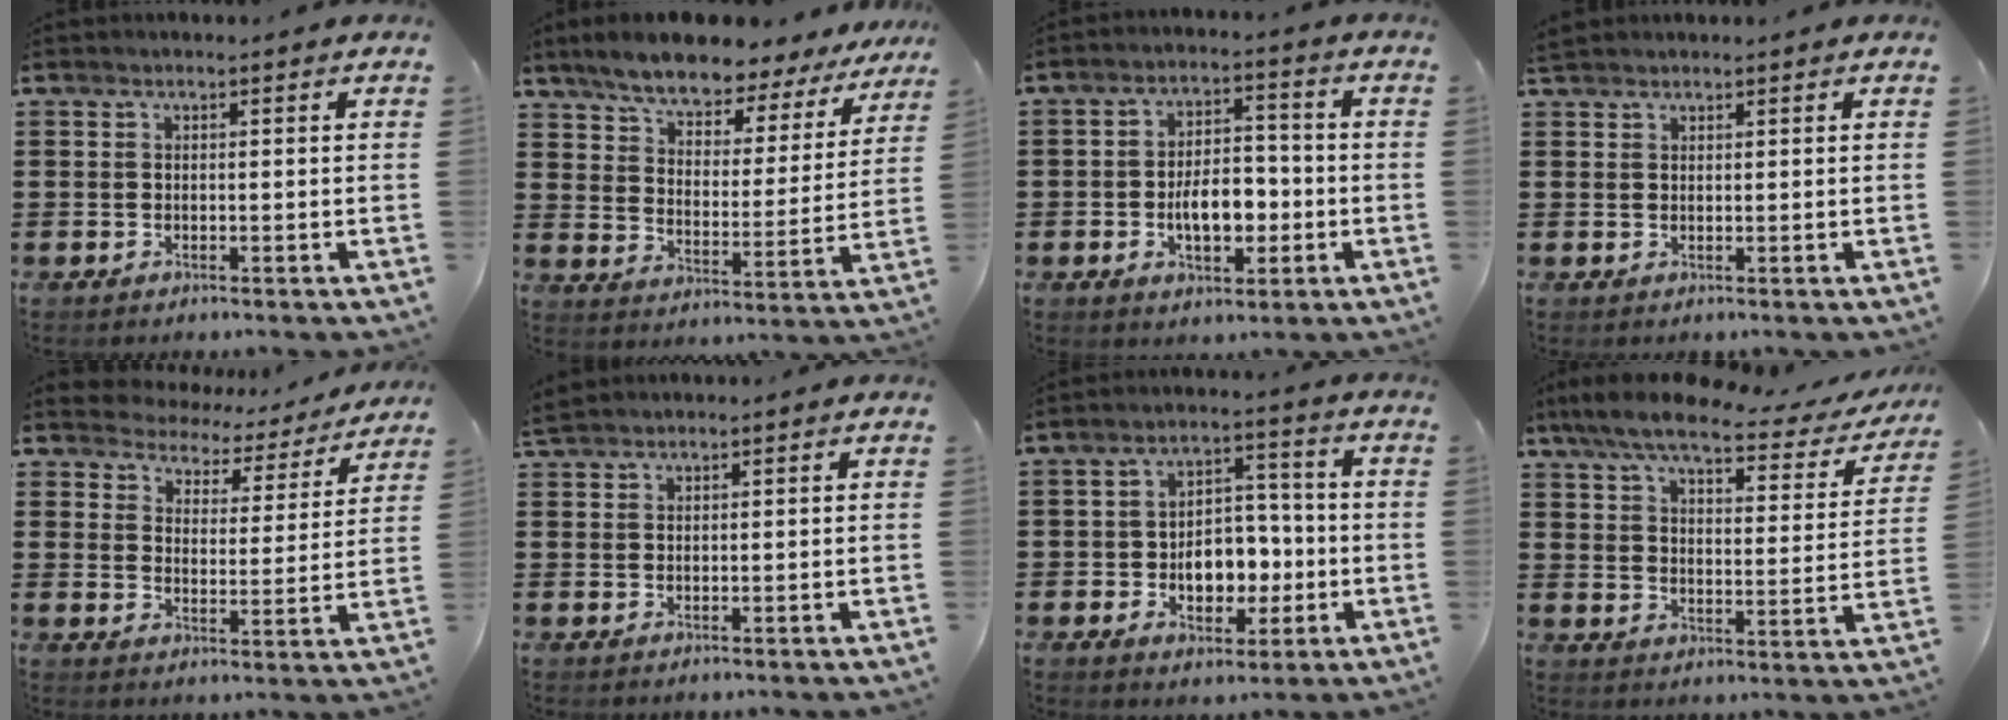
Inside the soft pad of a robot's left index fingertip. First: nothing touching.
{"total": 6.8, "force": [6.3, 1.2, 2.2], "torque": [-0.075, -0.037, 0.108]}
{"total": 7.2, "force": [-1.7, 3.8, 5.8], "torque": [-0.094, 0.002, -0.035]}
{"total": 1.2, "force": [1.1, 0.3, 0.2], "torque": [-0.008, 0.001, 0.023]}
{"total": 4.0, "force": [3.9, 0.7, -0.2], "torque": [-0.023, -0.031, 0.062]}
{"total": 2.2, "force": [2.1, 0.4, 0.5], "torque": [-0.015, 0.002, 0.043]}
{"total": 7.5, "force": [-1.6, 5.2, 5.2], "torque": [-0.074, 0.008, -0.031]}
{"total": 7.5, "force": [6.1, 1.1, 4.2], "torque": [-0.107, -0.026, 0.104]}